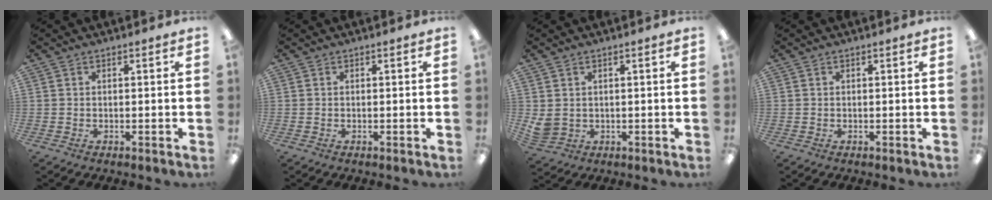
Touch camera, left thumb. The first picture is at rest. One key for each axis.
{"total": 0.0}
{"total": 3.7, "fx": 1.5, "fy": 3.0, "fz": 1.5, "tx": -0.041, "ty": -0.003, "tz": 0.029}
{"total": 0.0}